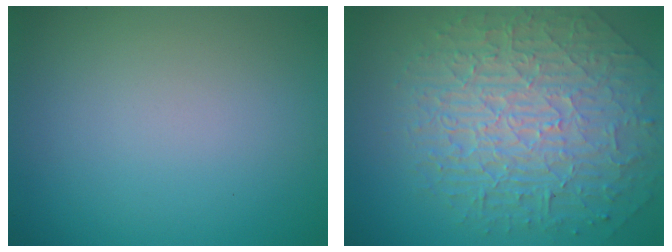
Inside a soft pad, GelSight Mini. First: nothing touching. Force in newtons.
{"total": 9.9, "press": 6.5, "slide": 7.5}